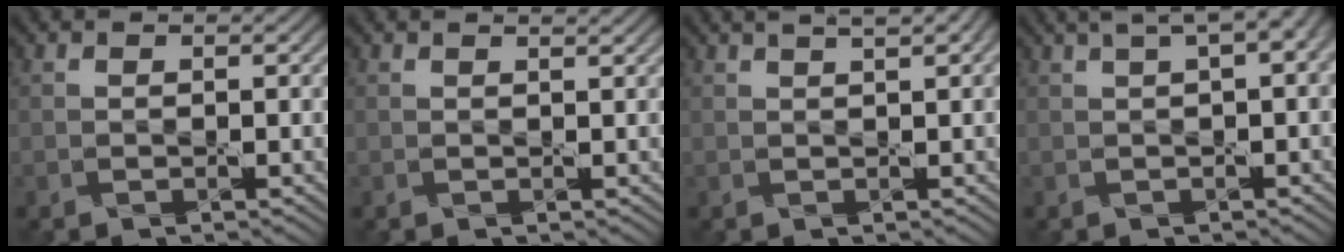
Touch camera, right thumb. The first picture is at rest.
{"total": 0.8, "force": [0.7, 0.0, 0.3], "torque": [-0.011, -0.002, 0.008]}
{"total": 3.7, "force": [2.2, 0.9, 2.9], "torque": [-0.032, 0.017, 0.013]}
{"total": 8.0, "force": [3.4, 2.9, 6.6], "torque": [-0.077, 0.035, 0.033]}